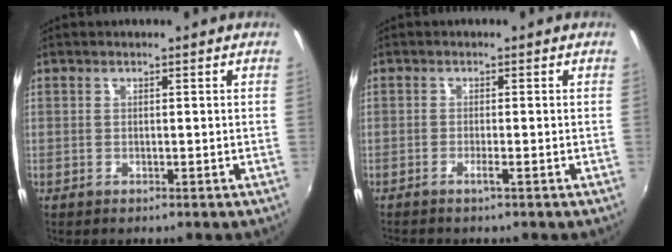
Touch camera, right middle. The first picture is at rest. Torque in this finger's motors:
{"motor_torque": [1.02, -1.12, 0.08, 0.07]}